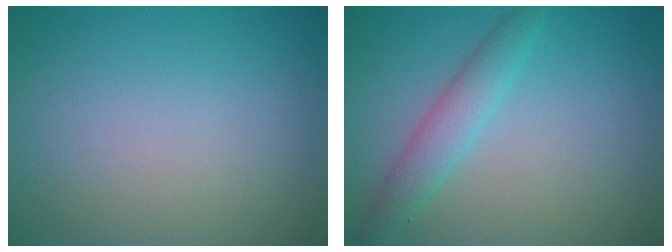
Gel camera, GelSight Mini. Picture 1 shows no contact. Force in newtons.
{"total": 2.8, "press": 2.8, "slide": 0.1}